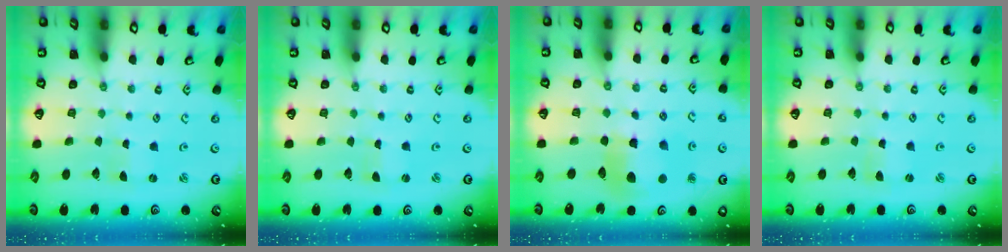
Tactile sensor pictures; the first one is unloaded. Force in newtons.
{"total": 0.9, "press": 0.9, "slide": 0.0}
{"total": 10.5, "press": 10.5, "slide": 1.2}
{"total": 1.2, "press": 1.2, "slide": 0.1}